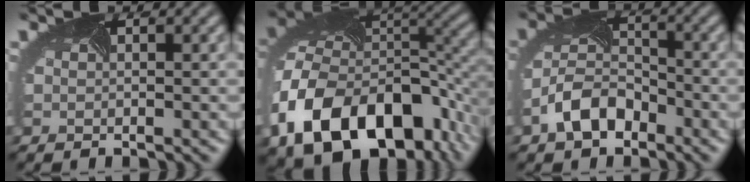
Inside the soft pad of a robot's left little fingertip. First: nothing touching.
{"total": 15.7, "force": [-5.0, 11.0, 10.0], "torque": [-0.209, -0.032, -0.062]}
{"total": 4.1, "force": [-2.5, 2.7, 1.8], "torque": [-0.046, 0.010, -0.056]}